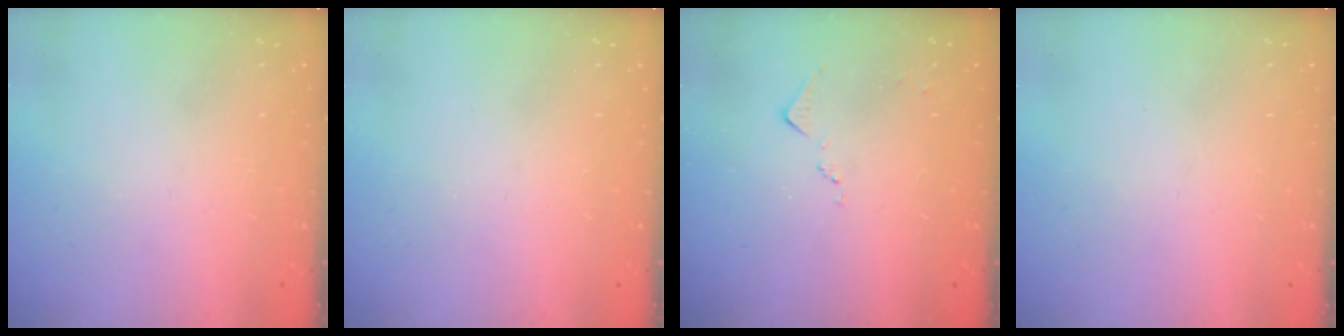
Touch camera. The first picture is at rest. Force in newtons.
{"total": 0.0}
{"total": 6.9, "press": 6.9, "slide": 0.8}
{"total": 0.0}